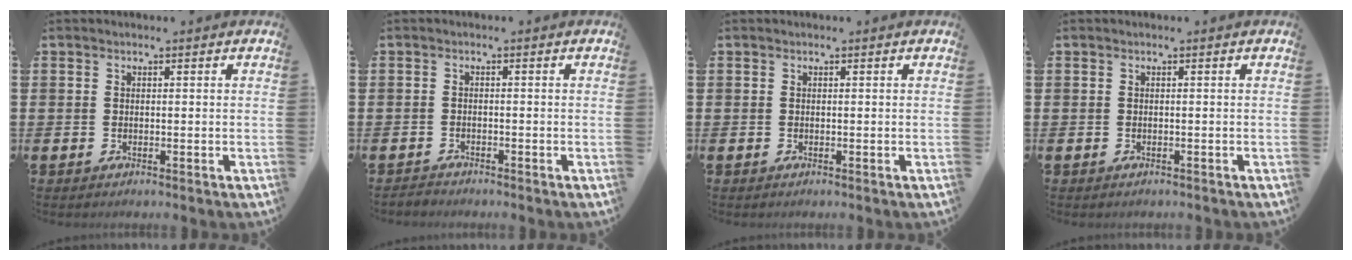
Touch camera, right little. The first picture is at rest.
{"total": 0.9, "force": [-0.9, 0.1, 0.0], "torque": [-0.001, 0.000, -0.018]}
{"total": 0.0}
{"total": 0.0}